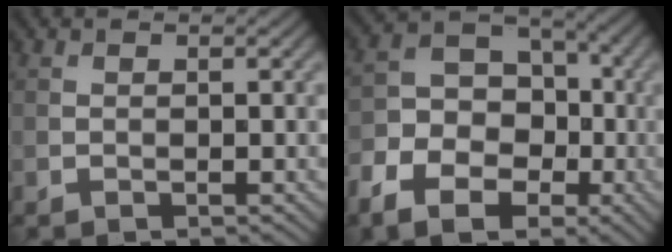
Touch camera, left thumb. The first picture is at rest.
{"total": 11.2, "force": [-5.2, 7.8, 6.0], "torque": [-0.116, -0.028, -0.109]}